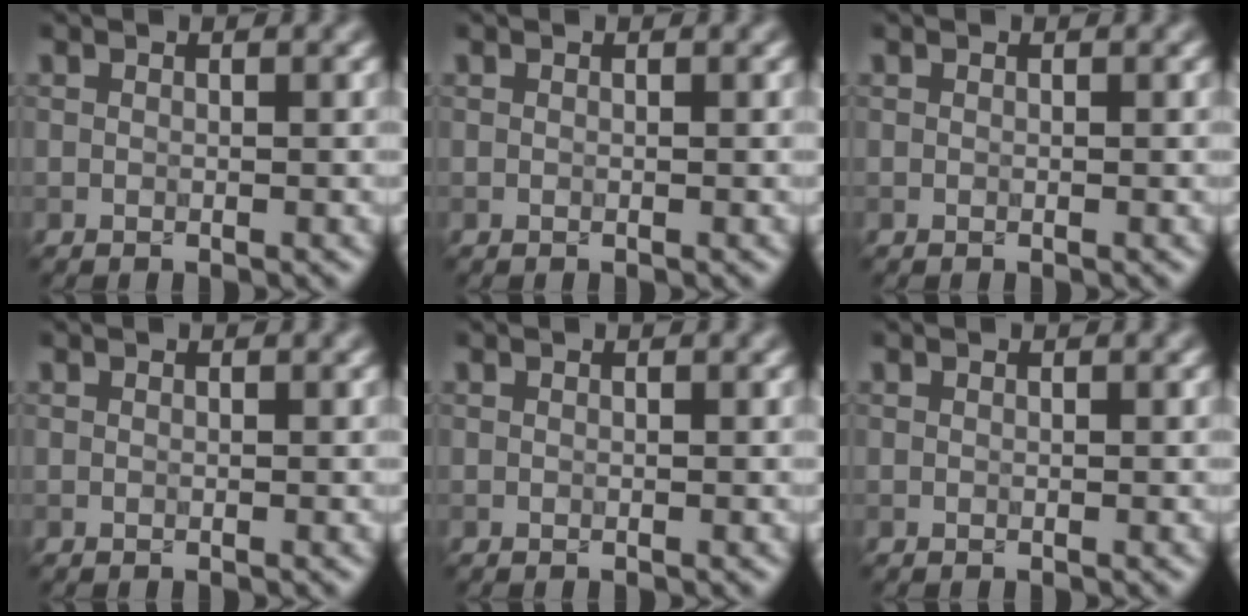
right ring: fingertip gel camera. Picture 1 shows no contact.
{"total": 0.0}
{"total": 0.0}
{"total": 0.0}
{"total": 0.0}
{"total": 0.0}